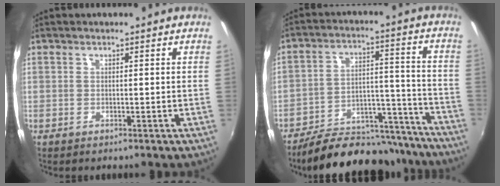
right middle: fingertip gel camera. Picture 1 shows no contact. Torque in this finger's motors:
{"motor_torque": [0.29, -0.56, 0.00, -0.01]}